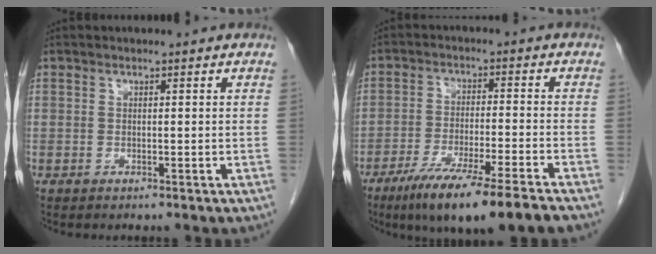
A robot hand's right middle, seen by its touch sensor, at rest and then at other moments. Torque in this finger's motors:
{"motor_torque": [1.19, -0.95, 0.56, 0.14]}